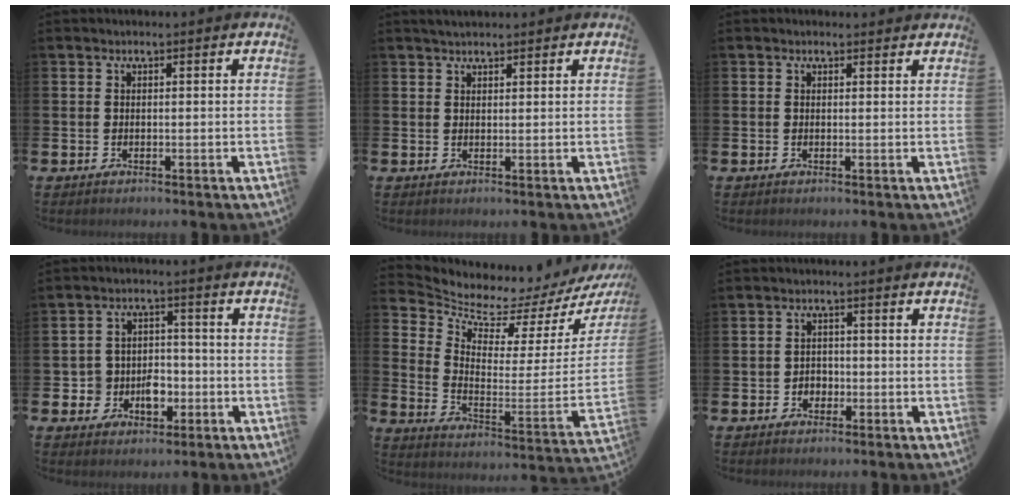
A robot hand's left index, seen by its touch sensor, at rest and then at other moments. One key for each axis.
{"total": 2.0, "fx": 1.9, "fy": 0.6, "fz": 0.4, "tx": -0.002, "ty": -0.002, "tz": 0.033}
{"total": 0.6, "fx": 0.5, "fy": 0.2, "fz": 0.1, "tx": 0.008, "ty": 0.000, "tz": 0.007}
{"total": 4.7, "fx": -1.7, "fy": 4.2, "fz": 1.4, "tx": -0.026, "ty": 0.004, "tz": -0.037}
{"total": 5.8, "fx": 5.6, "fy": 1.6, "fz": 0.7, "tx": -0.038, "ty": -0.073, "tz": 0.087}
{"total": 2.0, "fx": -0.9, "fy": 1.7, "fz": 0.5, "tx": -0.009, "ty": 0.001, "tz": -0.022}